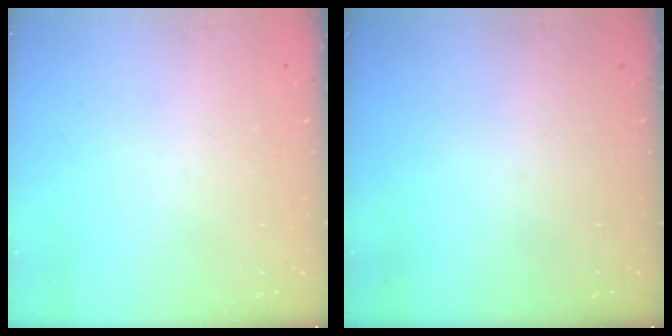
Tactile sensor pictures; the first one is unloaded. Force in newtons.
{"total": 0.0}